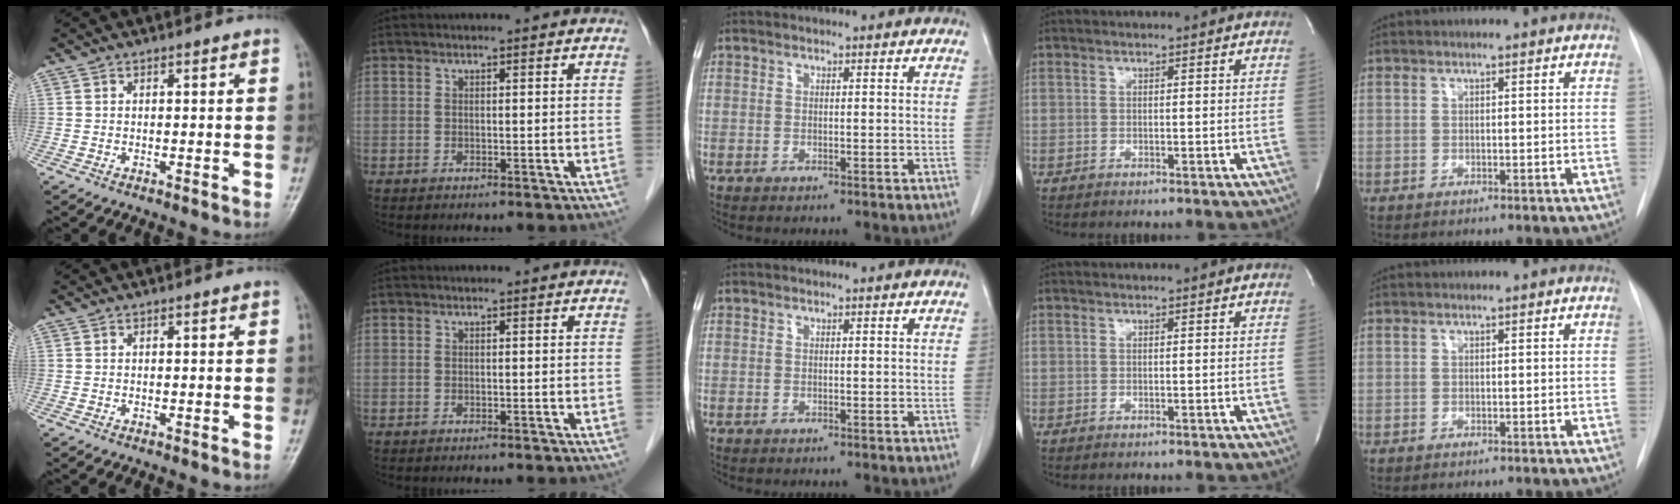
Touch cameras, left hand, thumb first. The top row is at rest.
{}